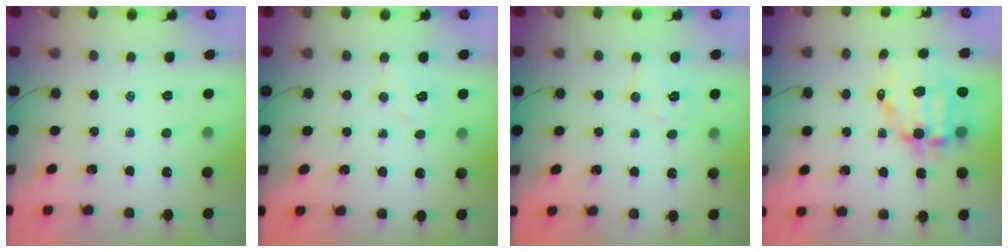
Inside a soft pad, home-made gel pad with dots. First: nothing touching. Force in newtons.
{"total": 6.0, "press": 5.9, "slide": 1.1}
{"total": 5.6, "press": 5.5, "slide": 1.1}
{"total": 9.9, "press": 9.7, "slide": 2.2}